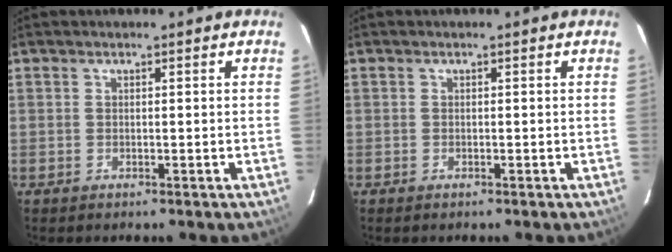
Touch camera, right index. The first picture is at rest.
{"total": 0.7, "force": [-0.5, 0.3, 0.2], "torque": [-0.008, -0.002, -0.011]}